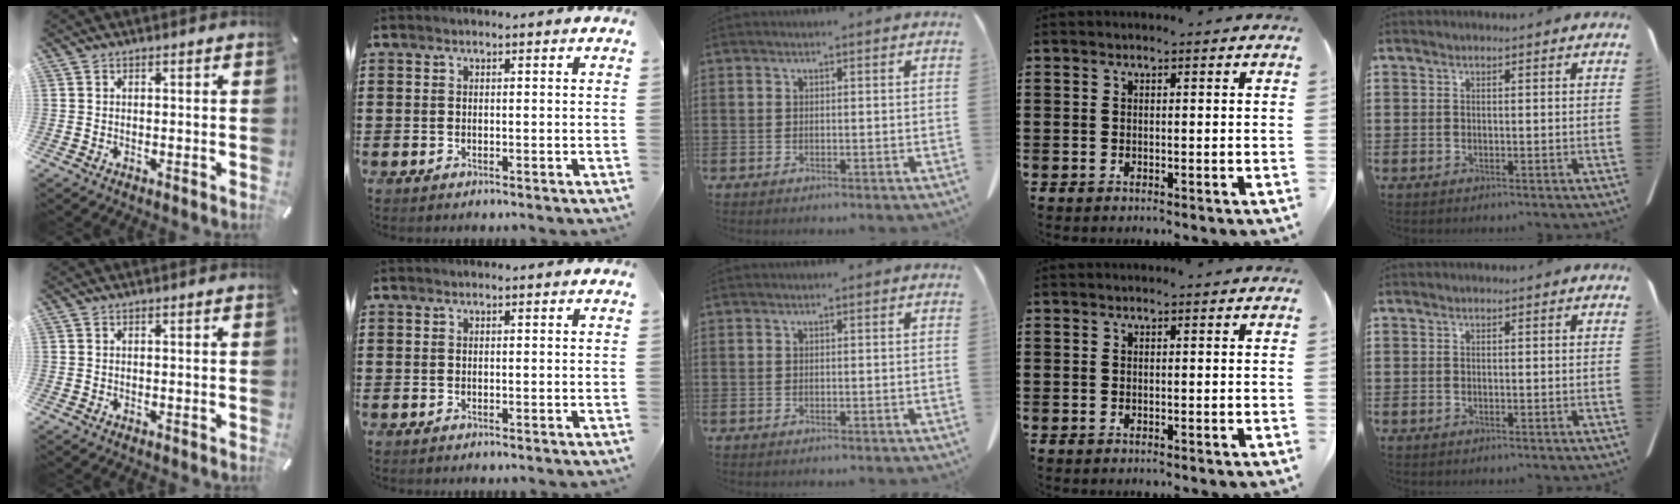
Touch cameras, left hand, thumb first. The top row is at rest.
{}